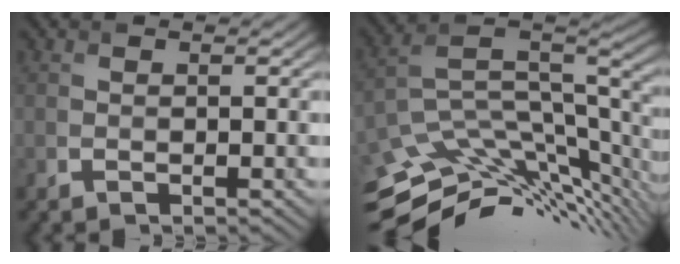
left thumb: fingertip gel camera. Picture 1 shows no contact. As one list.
[{"total": 11.7, "force": [-6.4, 4.6, 8.7], "torque": [-0.186, -0.010, -0.103]}]